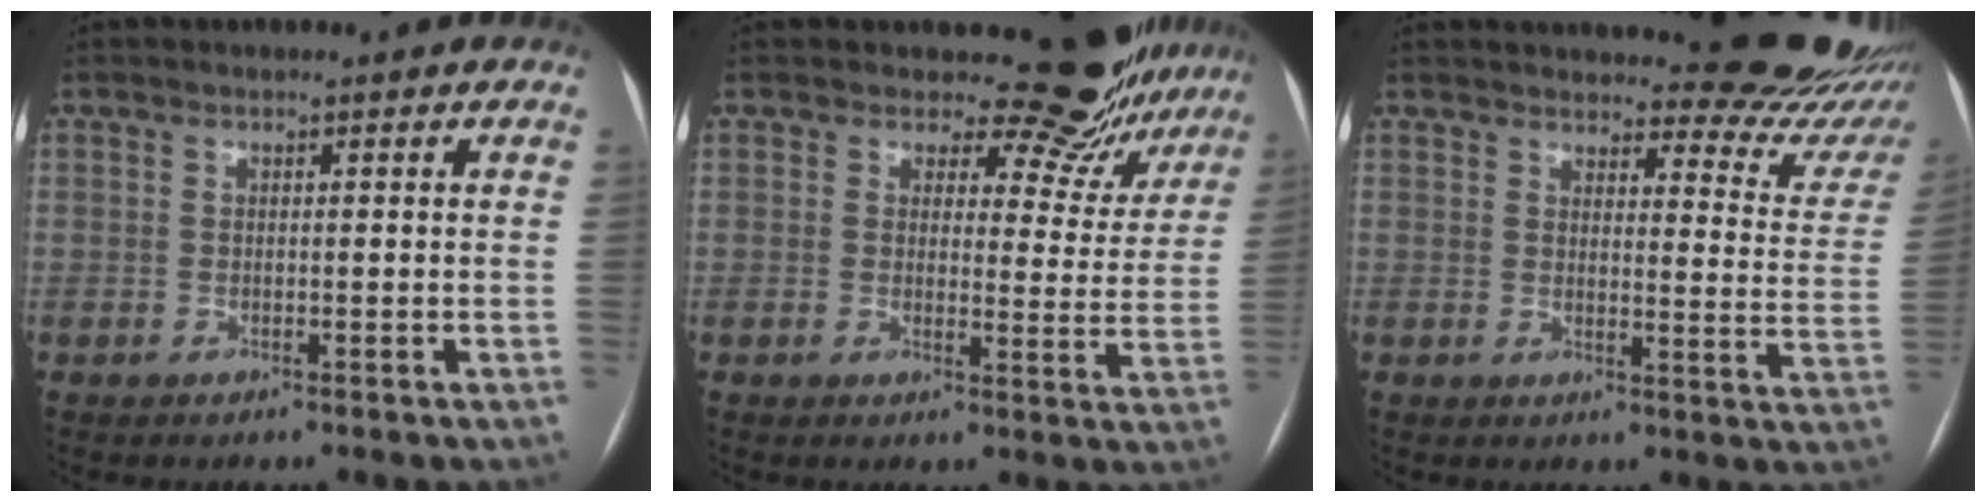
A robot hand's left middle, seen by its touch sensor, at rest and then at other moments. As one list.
[{"total": 11.2, "force": [10.5, 3.6, 2.1], "torque": [0.000, -0.040, 0.097]}, {"total": 18.1, "force": [17.3, 3.2, 4.0], "torque": [-0.020, -0.094, 0.175]}]